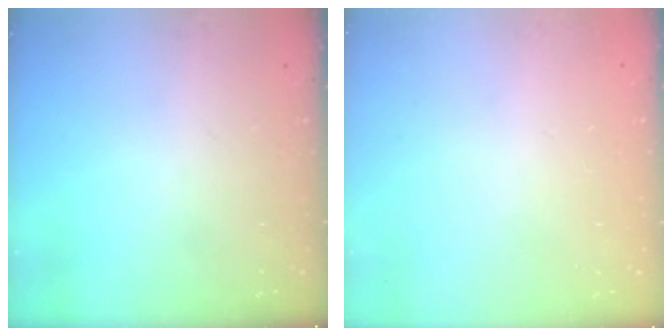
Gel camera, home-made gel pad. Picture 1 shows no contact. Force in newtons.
{"total": 0.0}